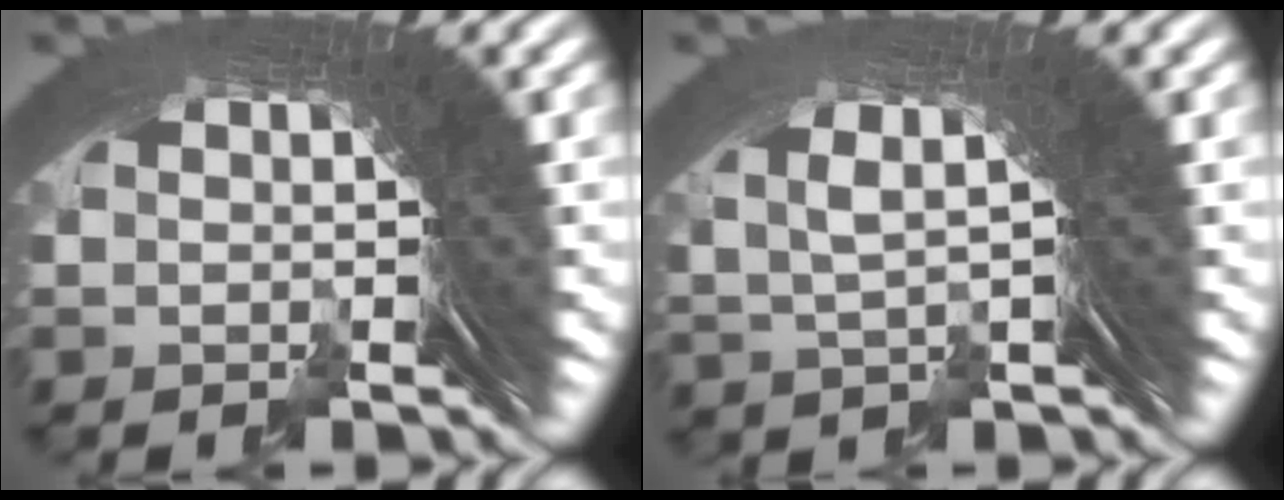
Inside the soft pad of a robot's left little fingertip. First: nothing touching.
{"total": 5.1, "force": [2.4, 1.4, 4.2], "torque": [-0.069, 0.019, 0.032]}